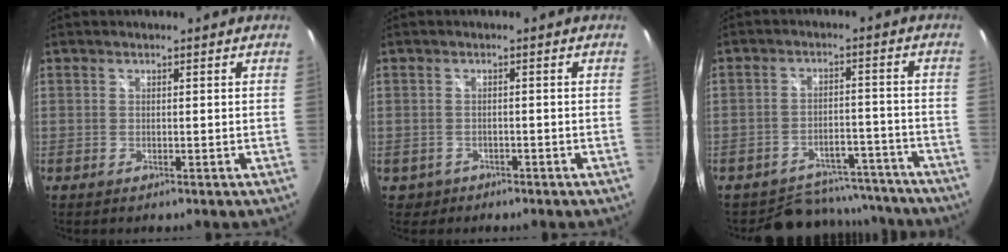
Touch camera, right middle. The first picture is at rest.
{"total": 2.6, "force": [-1.3, 2.2, 0.5], "torque": [-0.022, -0.001, -0.016]}
{"total": 14.0, "force": [-12.3, 6.2, 2.6], "torque": [-0.064, 0.030, -0.149]}